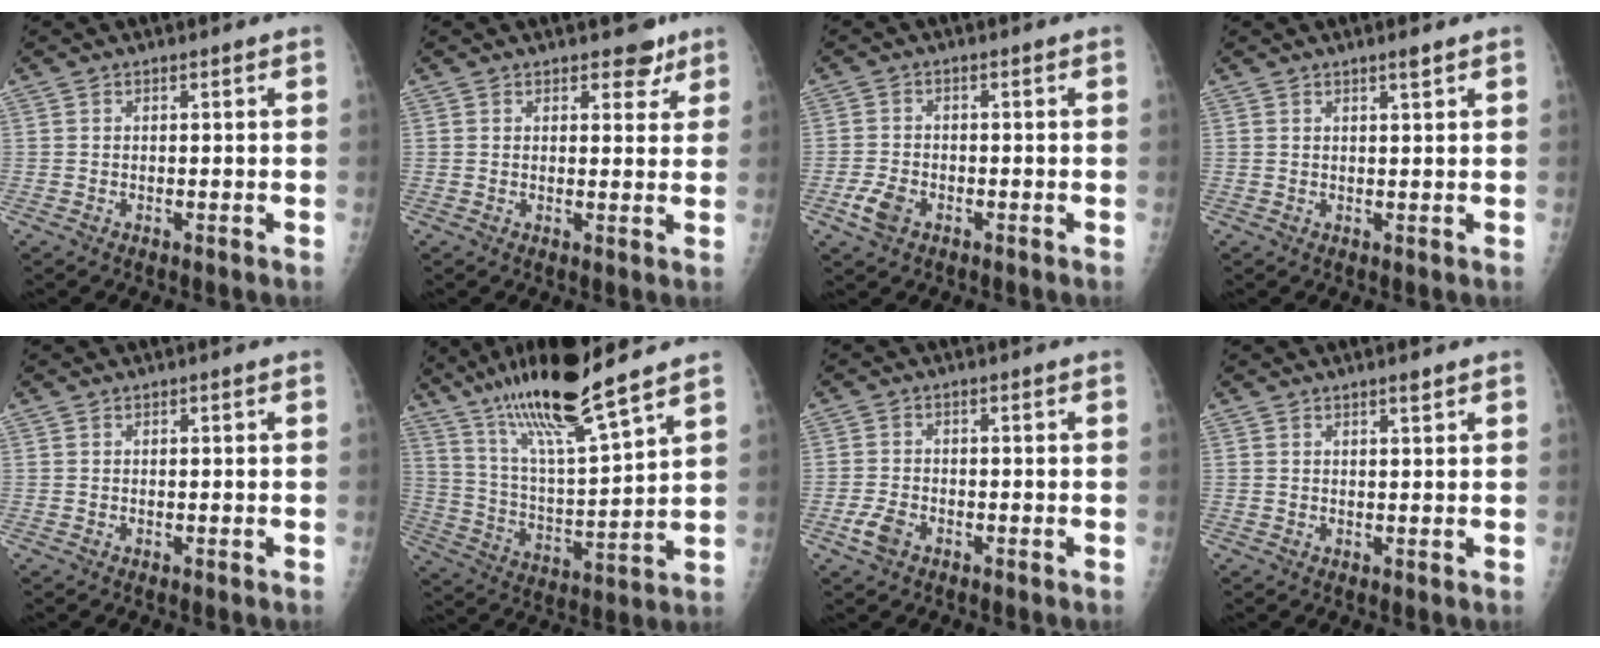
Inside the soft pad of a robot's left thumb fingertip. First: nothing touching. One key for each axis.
{"total": 4.0, "fx": 2.8, "fy": 2.2, "fz": 1.7, "tx": 0.005, "ty": -0.014, "tz": 0.035}
{"total": 4.0, "fx": -1.9, "fy": 2.6, "fz": 2.4, "tx": -0.051, "ty": 0.004, "tz": -0.035}
{"total": 1.7, "fx": 1.2, "fy": 0.1, "fz": 1.1, "tx": -0.015, "ty": -0.008, "tz": 0.021}
{"total": 0.0}
{"total": 18.6, "fx": 14.0, "fy": 1.4, "fz": 12.1, "tx": -0.205, "ty": -0.062, "tz": 0.259}
{"total": 3.4, "fx": -1.8, "fy": 2.1, "fz": 2.0, "tx": -0.045, "ty": 0.005, "tz": -0.033}
{"total": 1.4, "fx": 1.1, "fy": 0.2, "fz": 0.9, "tx": -0.012, "ty": -0.007, "tz": 0.018}